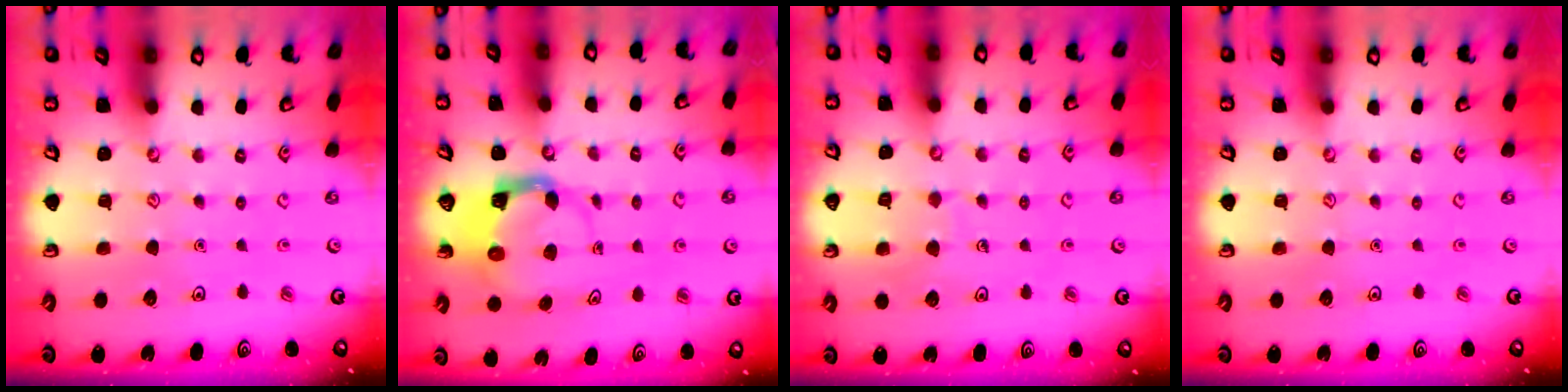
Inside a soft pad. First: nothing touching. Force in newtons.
{"total": 4.0, "press": 3.9, "slide": 0.8}
{"total": 5.6, "press": 5.6, "slide": 0.4}
{"total": 0.0}